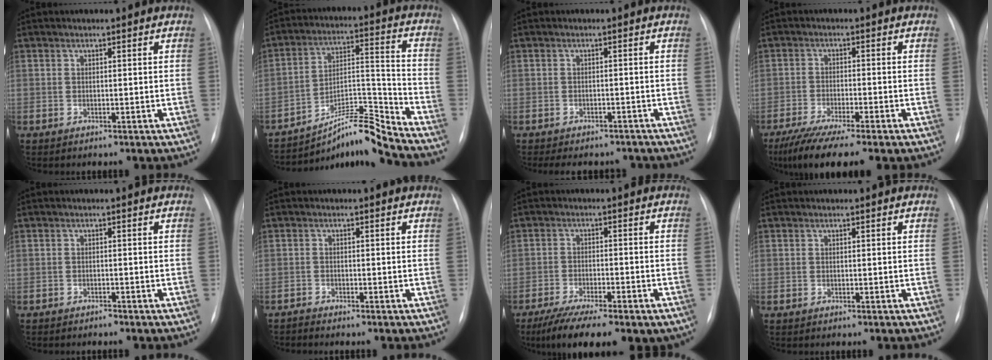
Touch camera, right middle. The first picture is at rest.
{"total": 9.9, "force": [-9.1, -1.3, 3.6], "torque": [-0.059, 0.039, -0.153]}
{"total": 8.9, "force": [-7.8, 3.3, 2.6], "torque": [-0.036, 0.007, -0.089]}
{"total": 9.9, "force": [-7.4, 0.6, 6.4], "torque": [-0.104, -0.024, -0.121]}
{"total": 0.8, "force": [-0.8, 0.1, 0.1], "torque": [-0.005, 0.000, -0.016]}
{"total": 1.0, "force": [-0.9, -0.2, -0.3], "torque": [0.005, -0.006, -0.021]}
{"total": 12.5, "force": [-8.6, 3.2, 8.4], "torque": [-0.140, -0.020, -0.135]}
{"total": 0.0}